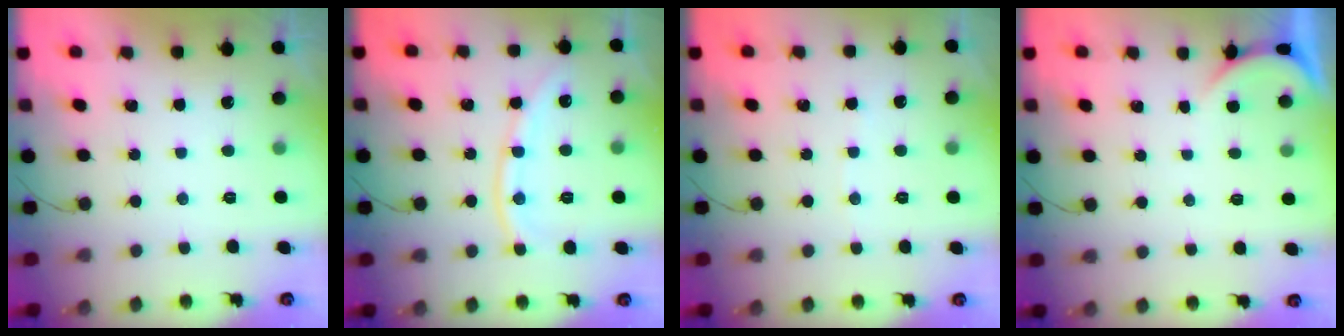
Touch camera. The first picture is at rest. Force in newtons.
{"total": 10.9, "press": 10.9, "slide": 1.3}
{"total": 2.6, "press": 2.6, "slide": 0.3}
{"total": 0.8, "press": 0.7, "slide": 0.2}